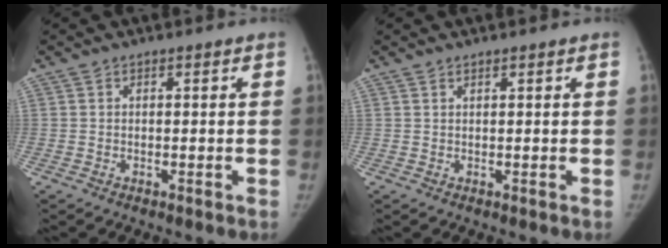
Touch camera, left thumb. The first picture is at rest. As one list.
[{"total": 0.5, "force": [0.5, 0.0, 0.2], "torque": [-0.004, -0.003, 0.010]}]